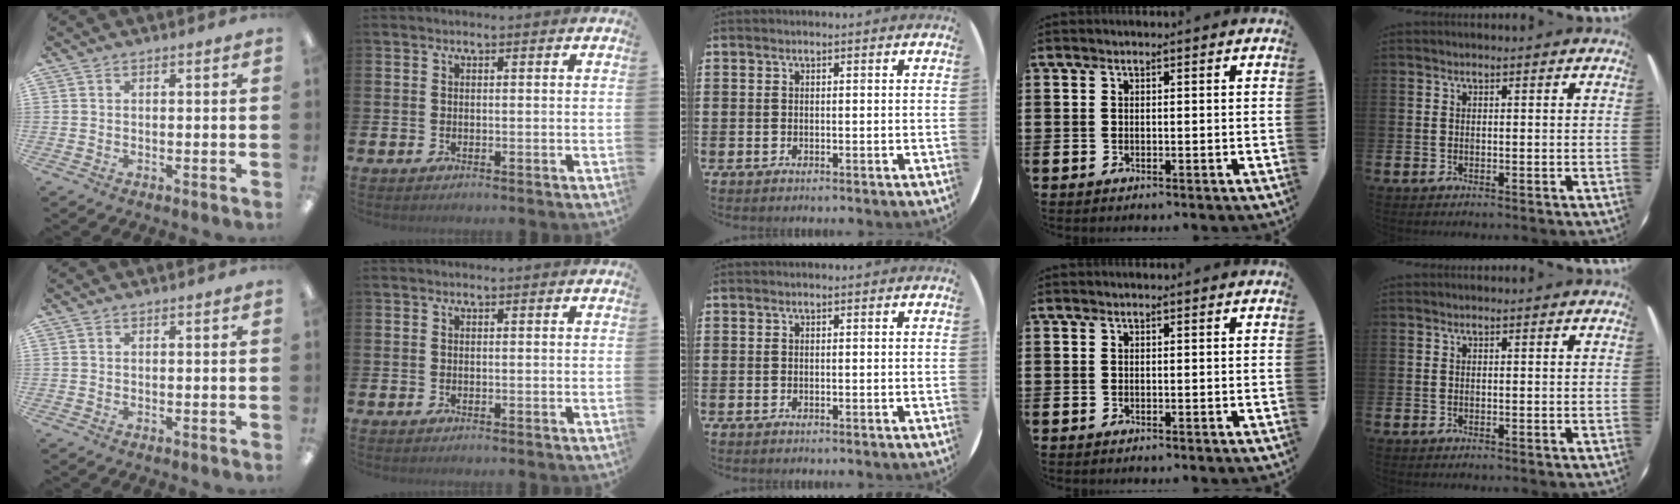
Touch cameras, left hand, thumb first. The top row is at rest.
{}